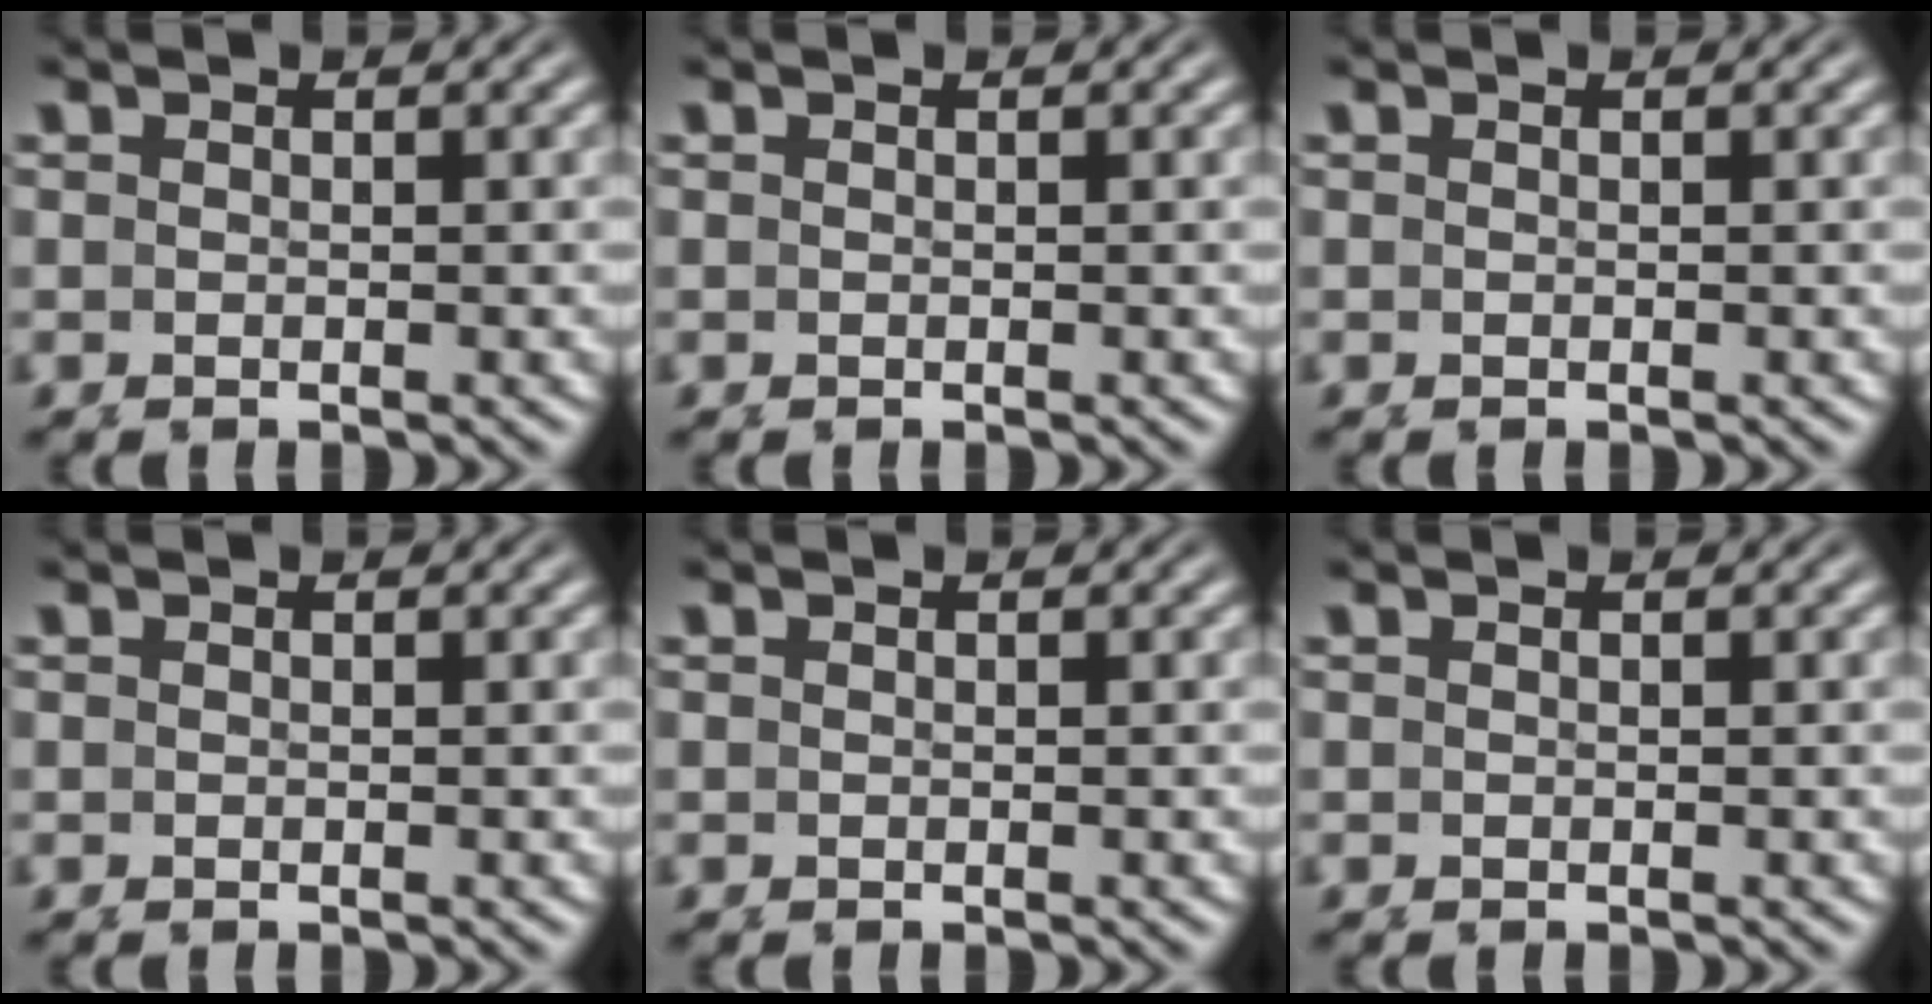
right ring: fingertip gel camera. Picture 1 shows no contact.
{"total": 0.0}
{"total": 0.0}
{"total": 0.0}
{"total": 0.0}
{"total": 0.0}